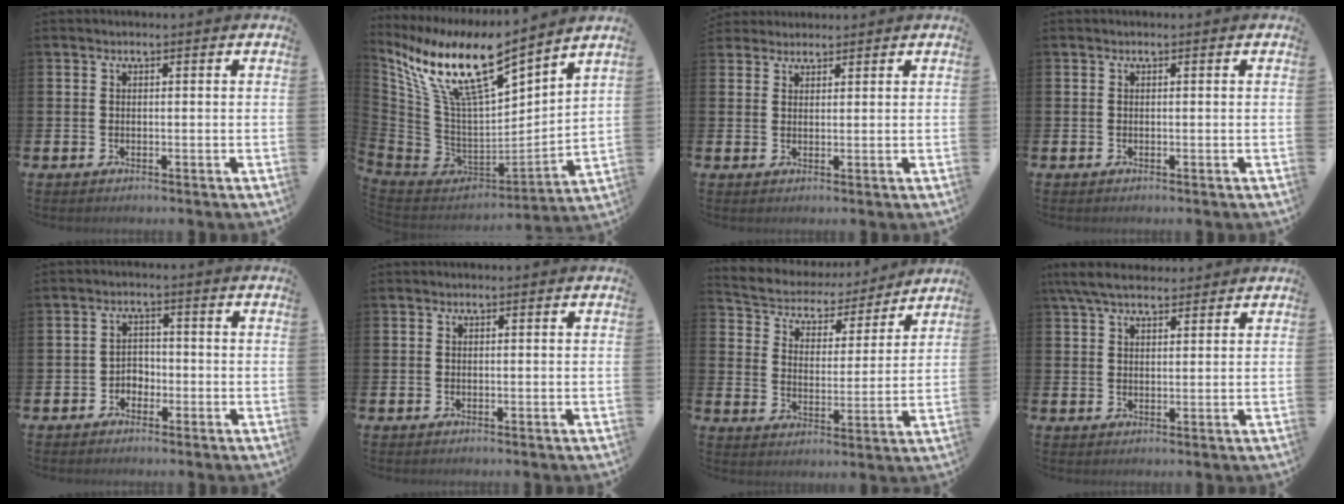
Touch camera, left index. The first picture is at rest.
{"total": 13.1, "force": [9.2, 2.9, 8.8], "torque": [-0.214, -0.058, 0.158]}
{"total": 2.5, "force": [2.3, 1.0, -0.1], "torque": [0.004, -0.007, 0.041]}
{"total": 0.0}
{"total": 2.4, "force": [-1.6, 1.7, 0.5], "torque": [-0.013, 0.006, -0.038]}
{"total": 0.0}
{"total": 5.8, "force": [5.4, 1.8, 0.8], "torque": [-0.051, -0.041, 0.092]}
{"total": 5.8, "force": [5.1, 1.7, 2.3], "torque": [-0.056, -0.012, 0.095]}